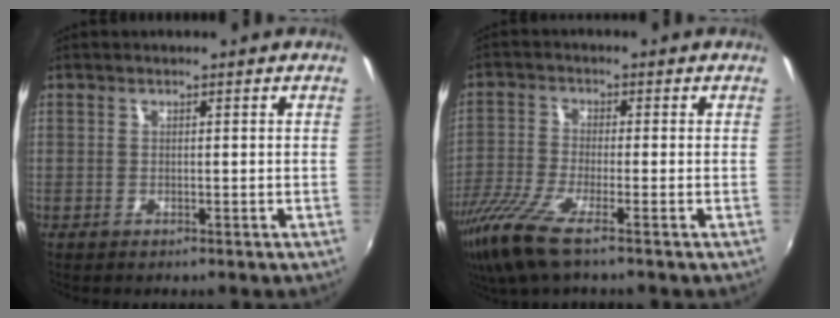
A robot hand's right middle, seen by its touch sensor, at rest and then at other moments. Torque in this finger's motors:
{"motor_torque": [1.20, -0.93, 0.48, 0.18]}